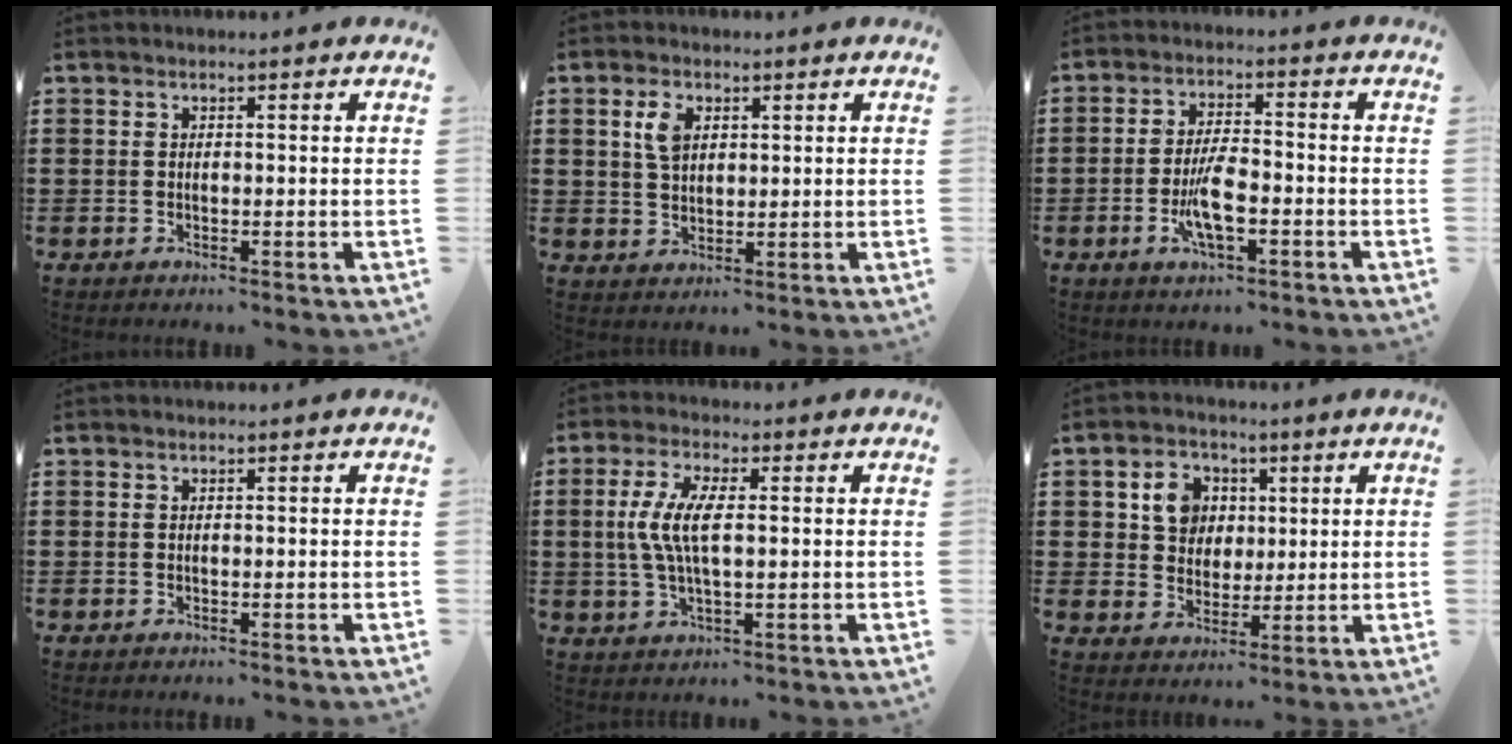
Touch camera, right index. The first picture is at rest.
{"total": 4.1, "force": [1.5, 2.4, 2.9], "torque": [-0.067, 0.011, 0.026]}
{"total": 6.7, "force": [-2.3, 1.8, 6.0], "torque": [-0.127, -0.011, -0.045]}
{"total": 0.0}
{"total": 6.8, "force": [0.4, 2.4, 6.4], "torque": [-0.148, -0.003, -0.003]}
{"total": 6.3, "force": [2.0, 5.6, 2.3], "torque": [-0.056, 0.014, 0.031]}